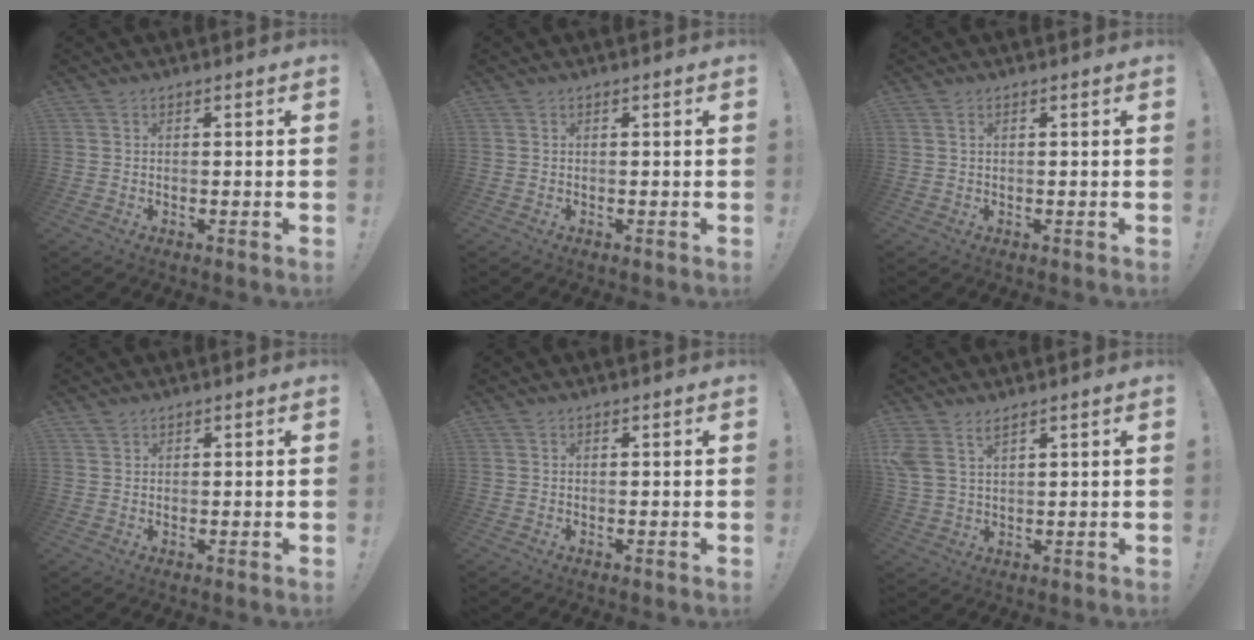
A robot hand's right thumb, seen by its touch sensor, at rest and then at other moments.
{"total": 0.0}
{"total": 0.9, "force": [0.5, 0.3, 0.8], "torque": [-0.021, 0.004, 0.009]}
{"total": 1.2, "force": [1.1, 0.6, 0.0], "torque": [0.004, -0.004, 0.020]}
{"total": 0.0}
{"total": 5.7, "force": [3.7, 2.7, 3.4], "torque": [-0.070, -0.010, 0.076]}